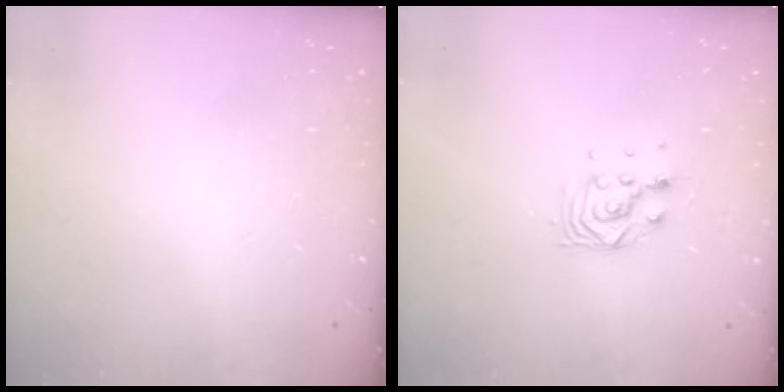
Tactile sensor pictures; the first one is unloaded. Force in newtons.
{"total": 7.4, "press": 7.3, "slide": 0.6}